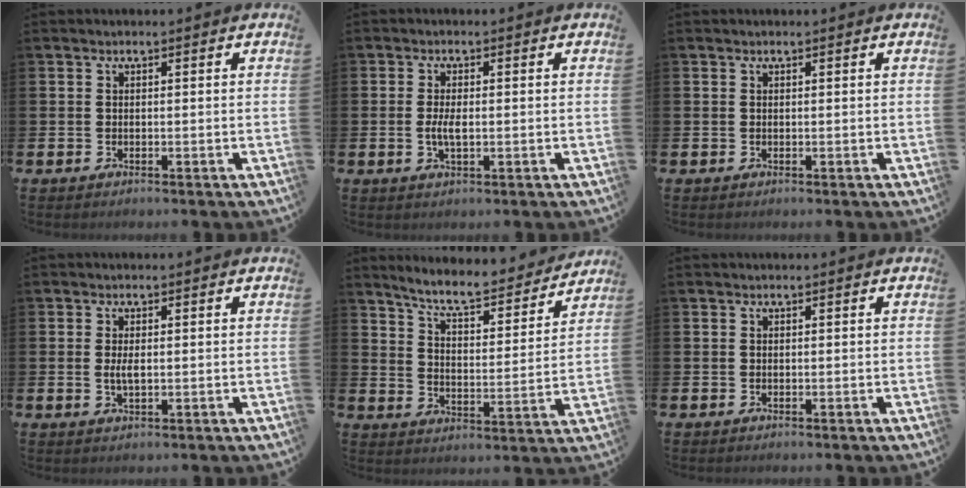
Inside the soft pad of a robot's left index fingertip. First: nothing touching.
{"total": 2.7, "force": [-0.2, 1.1, 2.5], "torque": [-0.043, -0.001, -0.005]}
{"total": 0.0}
{"total": 2.0, "force": [0.1, 0.8, 1.9], "torque": [-0.032, 0.001, -0.001]}
{"total": 7.7, "force": [7.2, 1.0, 2.7], "torque": [-0.078, -0.050, 0.121]}
{"total": 0.0}